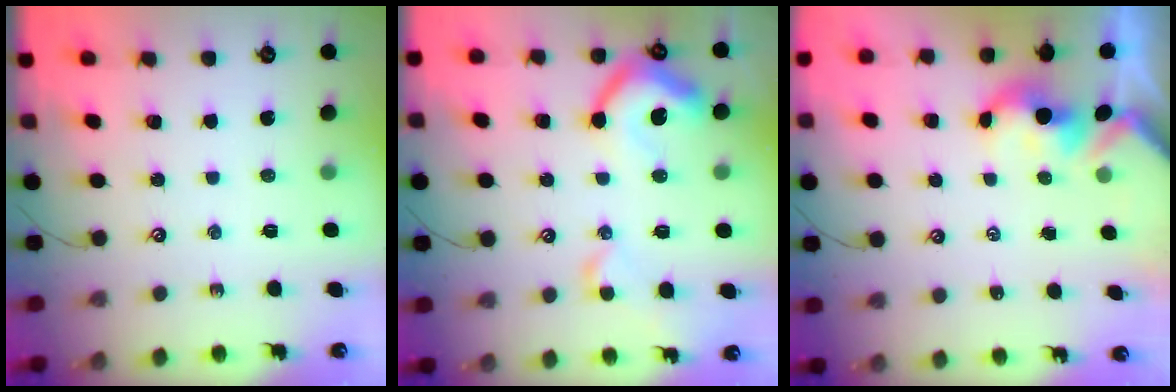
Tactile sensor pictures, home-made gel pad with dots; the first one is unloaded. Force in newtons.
{"total": 12.6, "press": 12.5, "slide": 1.7}
{"total": 1.8, "press": 1.7, "slide": 0.4}